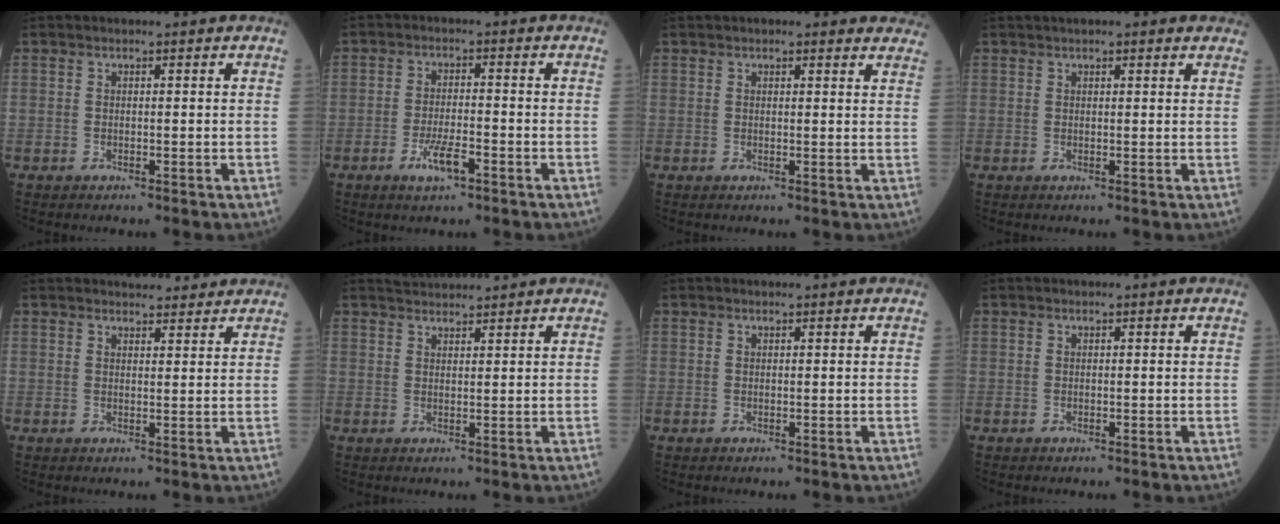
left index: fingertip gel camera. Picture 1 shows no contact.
{"total": 4.6, "force": [-2.6, 1.0, 3.7], "torque": [-0.076, -0.002, -0.046]}
{"total": 8.0, "force": [7.2, 1.7, 2.9], "torque": [-0.015, 0.006, 0.062]}
{"total": 5.5, "force": [4.4, 1.0, 3.2], "torque": [-0.042, 0.028, 0.054]}
{"total": 5.4, "force": [5.0, 1.4, 1.5], "torque": [-0.016, 0.014, 0.062]}
{"total": 2.5, "force": [2.5, -0.3, 0.0], "torque": [-0.005, 0.020, 0.052]}
{"total": 0.7, "force": [0.6, 0.0, 0.2], "torque": [-0.008, 0.008, 0.011]}
{"total": 0.0}